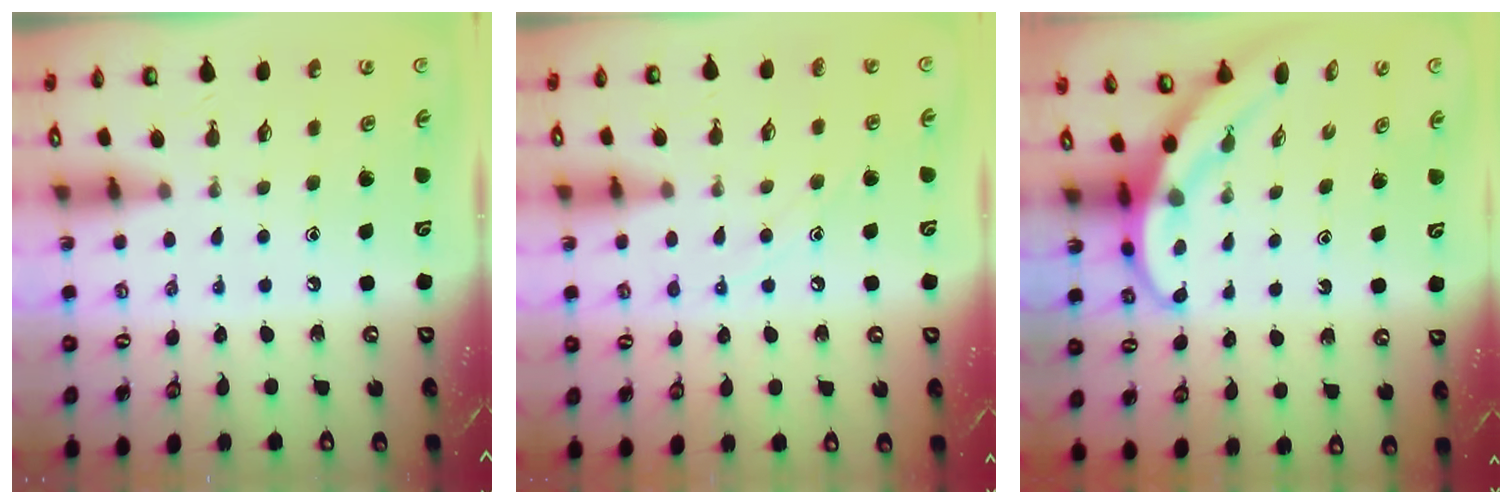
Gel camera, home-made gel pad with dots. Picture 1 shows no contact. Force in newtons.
{"total": 7.5, "press": 7.5, "slide": 0.7}
{"total": 3.8, "press": 3.7, "slide": 0.7}